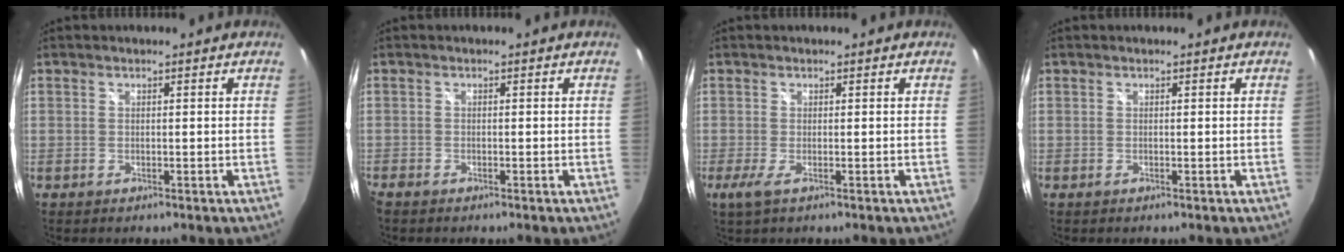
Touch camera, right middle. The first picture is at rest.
{"total": 1.2, "force": [-1.1, 0.5, 0.3], "torque": [-0.009, -0.005, -0.025]}
{"total": 1.8, "force": [-0.6, 0.0, 1.7], "torque": [-0.035, -0.007, -0.013]}
{"total": 0.0}